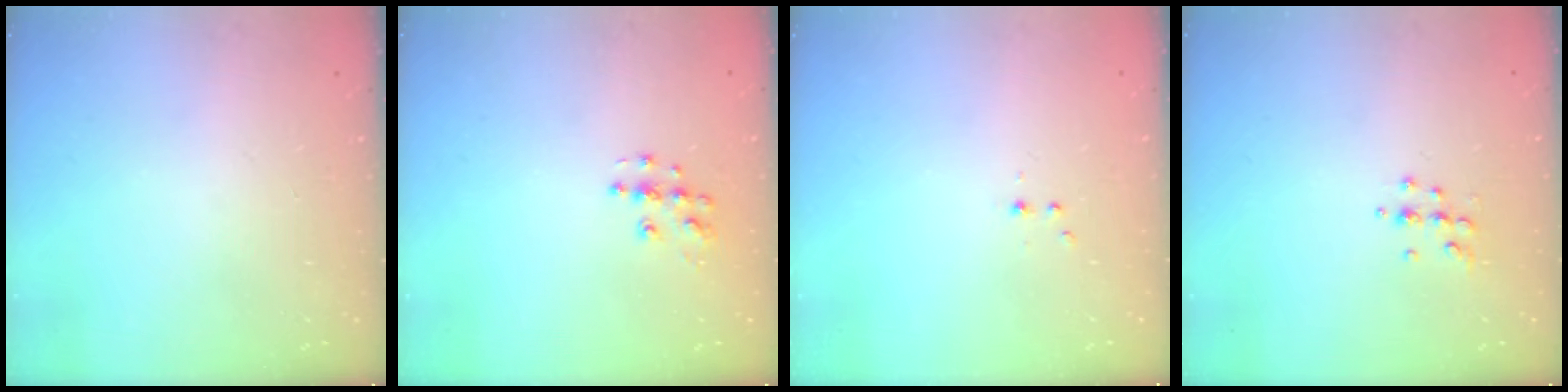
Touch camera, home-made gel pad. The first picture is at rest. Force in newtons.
{"total": 7.9, "press": 7.9, "slide": 0.4}
{"total": 2.2, "press": 1.9, "slide": 1.0}
{"total": 4.8, "press": 4.7, "slide": 0.5}